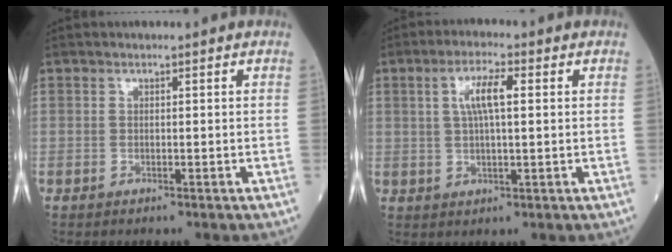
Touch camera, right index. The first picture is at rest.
{"total": 5.4, "force": [1.3, 1.0, 5.1], "torque": [-0.101, 0.010, 0.026]}